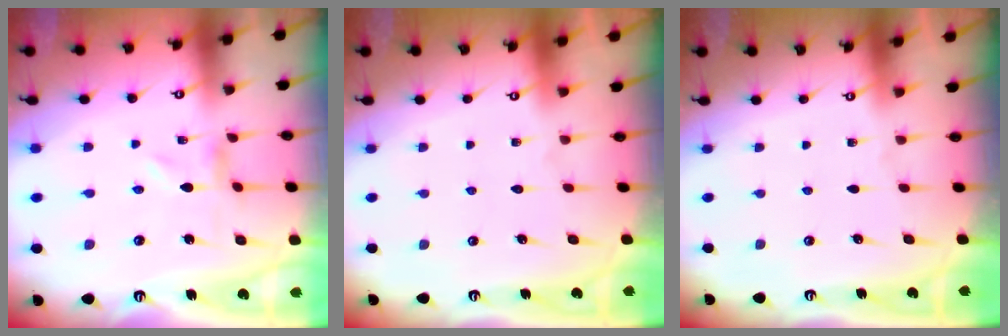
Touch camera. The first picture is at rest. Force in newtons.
{"total": 1.6, "press": 1.6, "slide": 0.1}
{"total": 0.0}